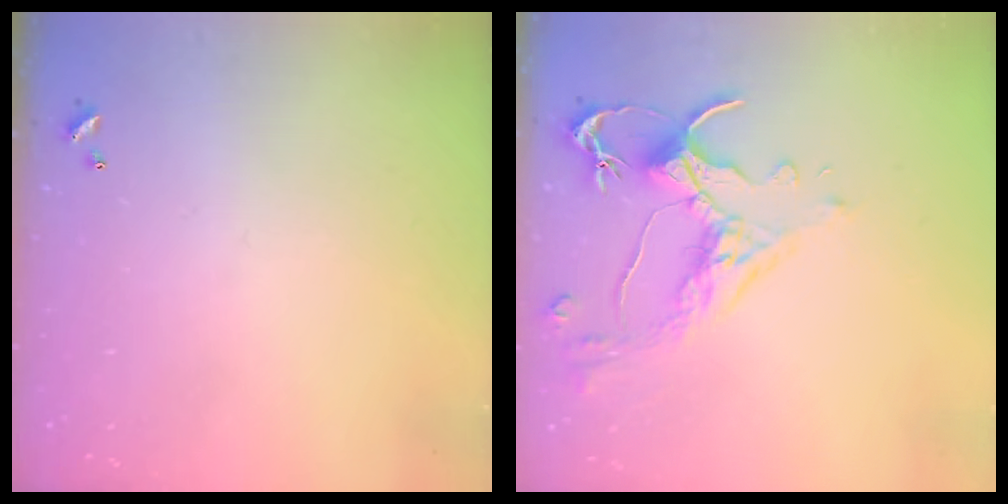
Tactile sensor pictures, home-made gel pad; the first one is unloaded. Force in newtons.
{"total": 2.5, "press": 2.1, "slide": 1.2}